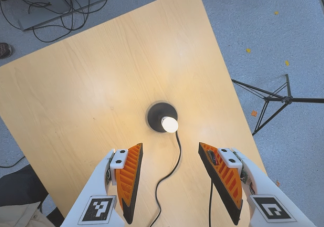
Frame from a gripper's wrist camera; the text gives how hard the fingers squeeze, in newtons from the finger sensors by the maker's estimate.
{"total": 0.0}